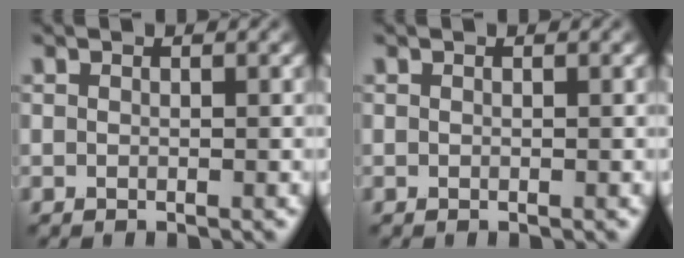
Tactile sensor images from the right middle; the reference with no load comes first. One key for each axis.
{"total": 0.0}